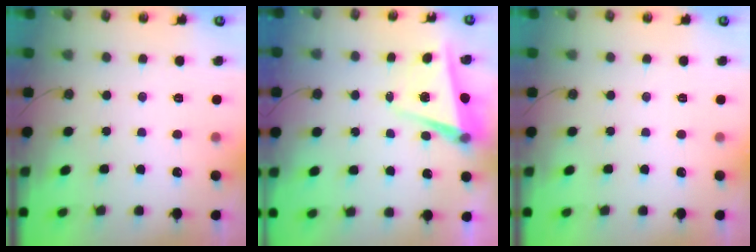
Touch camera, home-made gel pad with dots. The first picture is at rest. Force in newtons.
{"total": 5.4, "press": 5.3, "slide": 1.3}
{"total": 0.0}